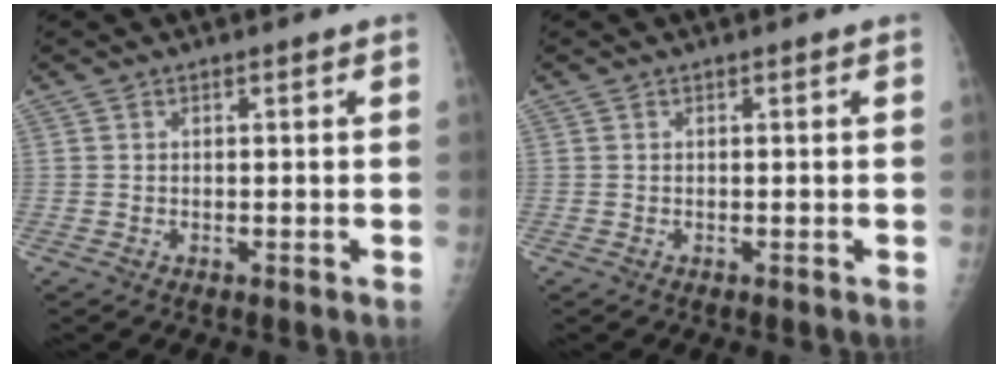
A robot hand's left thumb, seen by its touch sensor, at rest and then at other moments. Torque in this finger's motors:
{"motor_torque": [-0.12, 0.00, 0.01, 0.10, -0.03]}